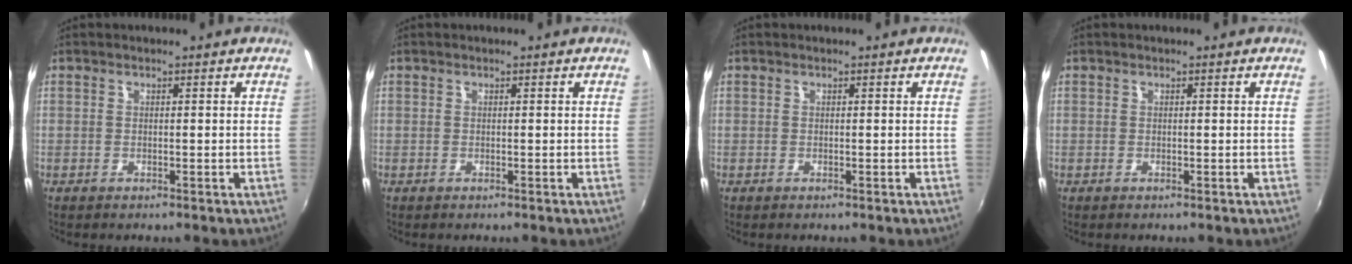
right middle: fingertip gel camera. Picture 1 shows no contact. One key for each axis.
{"total": 0.0}
{"total": 0.0}
{"total": 0.0}